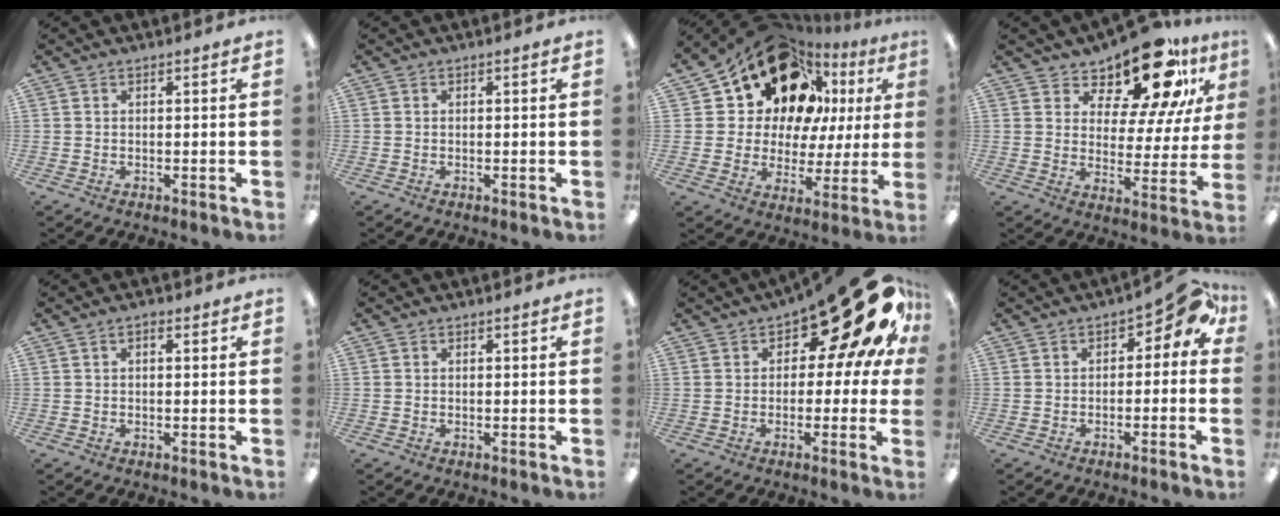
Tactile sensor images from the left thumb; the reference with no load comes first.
{"total": 0.0}
{"total": 19.1, "force": [11.8, 12.1, 8.8], "torque": [-0.170, -0.071, 0.218]}
{"total": 16.4, "force": [12.6, 5.9, 8.8], "torque": [-0.135, -0.092, 0.213]}
{"total": 1.5, "force": [0.3, 0.8, 1.2], "torque": [-0.023, 0.004, 0.005]}
{"total": 0.0}
{"total": 20.1, "force": [11.5, 7.9, 14.5], "torque": [-0.198, -0.065, 0.187]}
{"total": 5.9, "force": [1.6, 3.5, 4.5], "torque": [-0.054, -0.005, 0.022]}